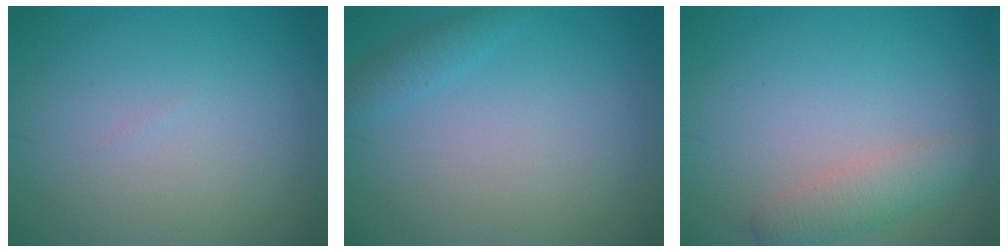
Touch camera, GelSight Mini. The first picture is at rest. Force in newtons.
{"total": 1.3, "press": 1.3, "slide": 0.1}
{"total": 2.6, "press": 2.6, "slide": 0.1}